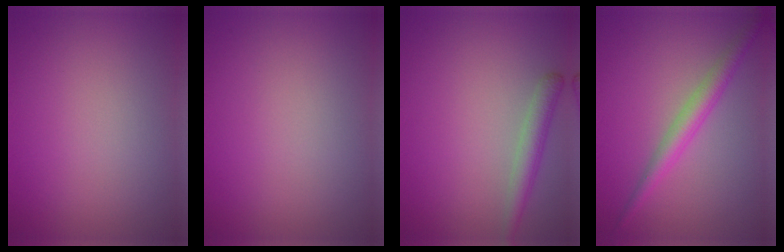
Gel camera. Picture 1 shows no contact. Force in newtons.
{"total": 0.0}
{"total": 2.4, "press": 2.4, "slide": 0.1}
{"total": 2.8, "press": 2.8, "slide": 0.1}